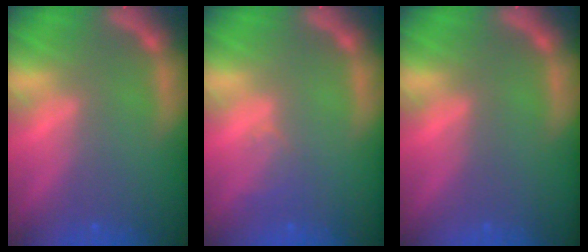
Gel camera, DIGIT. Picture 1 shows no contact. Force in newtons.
{"total": 1.5}
{"total": 0.0}